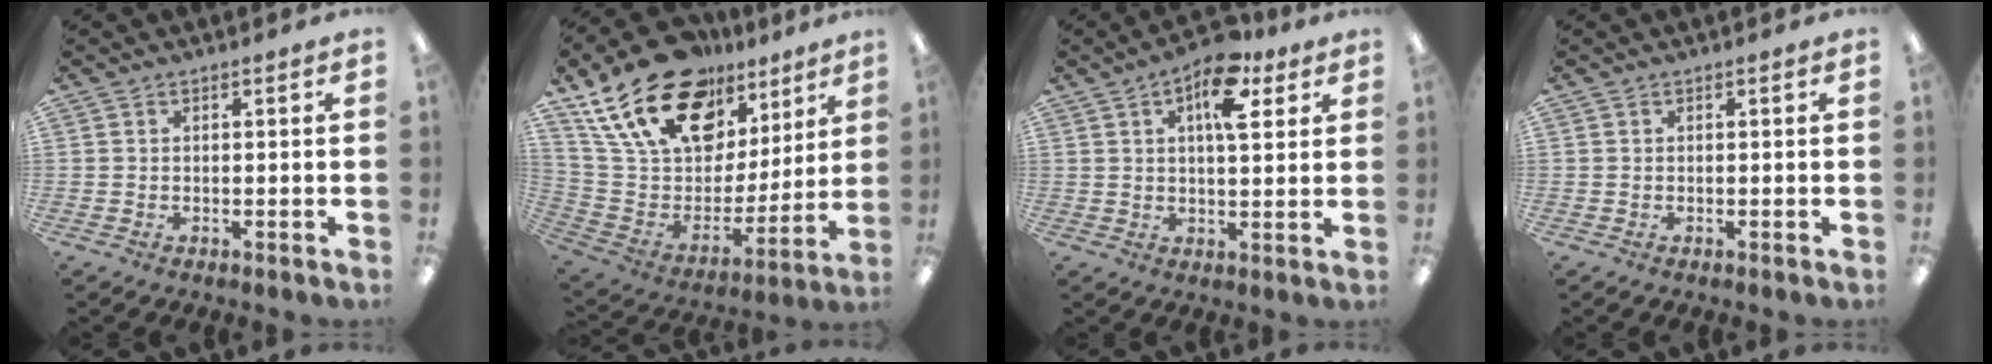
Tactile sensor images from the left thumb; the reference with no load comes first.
{"total": 23.1, "force": [15.2, 12.8, 11.9], "torque": [-0.215, -0.088, 0.280]}
{"total": 11.8, "force": [5.8, 5.4, 8.7], "torque": [-0.121, -0.019, 0.095]}
{"total": 0.0}